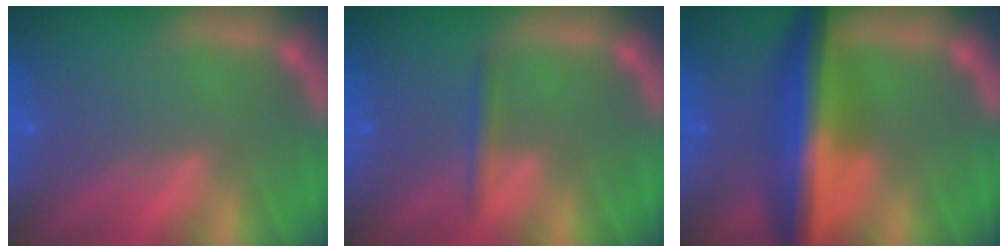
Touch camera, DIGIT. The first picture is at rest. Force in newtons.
{"total": 1.4}
{"total": 9.0}